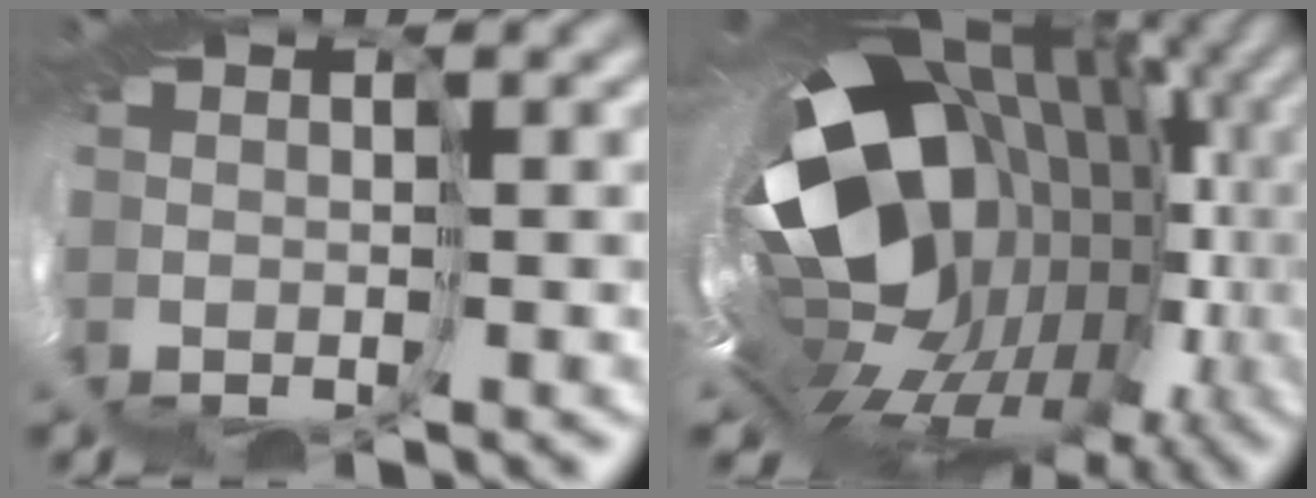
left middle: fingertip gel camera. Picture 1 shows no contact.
{"total": 16.8, "force": [-0.3, 11.5, 12.3], "torque": [-0.194, -0.024, -0.018]}